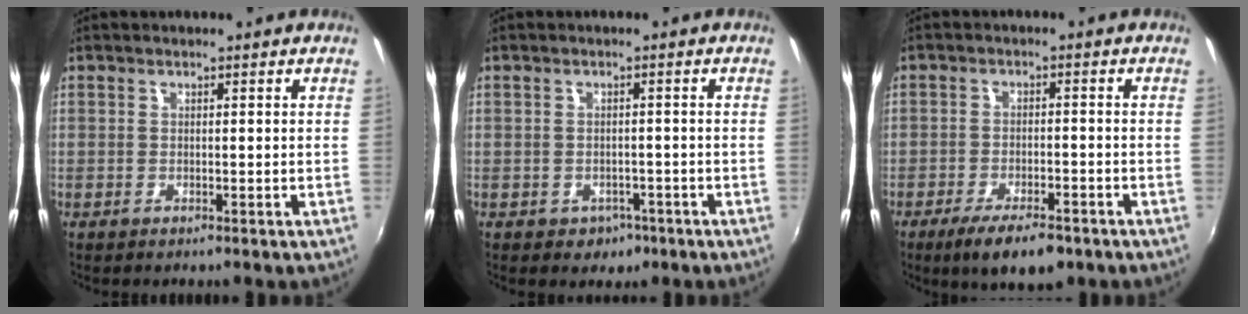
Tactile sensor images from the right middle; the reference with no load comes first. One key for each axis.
{"total": 3.7, "fx": -1.8, "fy": 3.0, "fz": 1.1, "tx": -0.029, "ty": -0.002, "tz": -0.018}
{"total": 8.8, "fx": -6.2, "fy": 2.7, "fz": 5.7, "tx": -0.120, "ty": -0.021, "tz": -0.099}